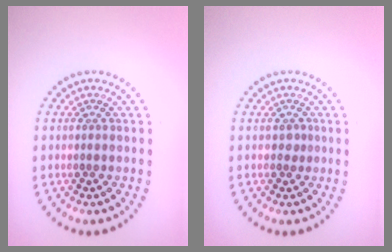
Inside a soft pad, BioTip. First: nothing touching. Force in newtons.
{"total": 0.6, "press": 0.5, "slide": 0.3}